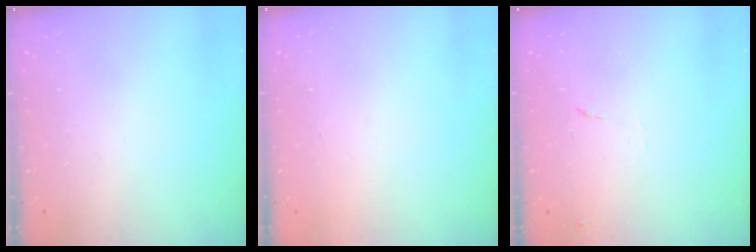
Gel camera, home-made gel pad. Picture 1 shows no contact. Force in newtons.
{"total": 1.6, "press": 1.6, "slide": 0.1}
{"total": 7.5, "press": 7.4, "slide": 0.6}